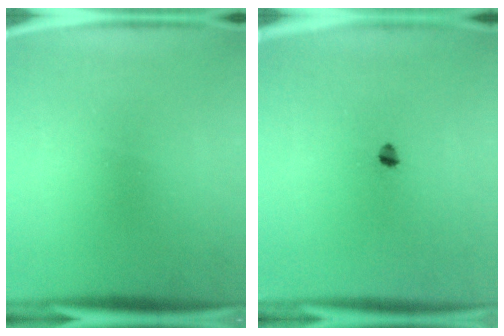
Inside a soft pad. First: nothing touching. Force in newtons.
{"total": 1.4}